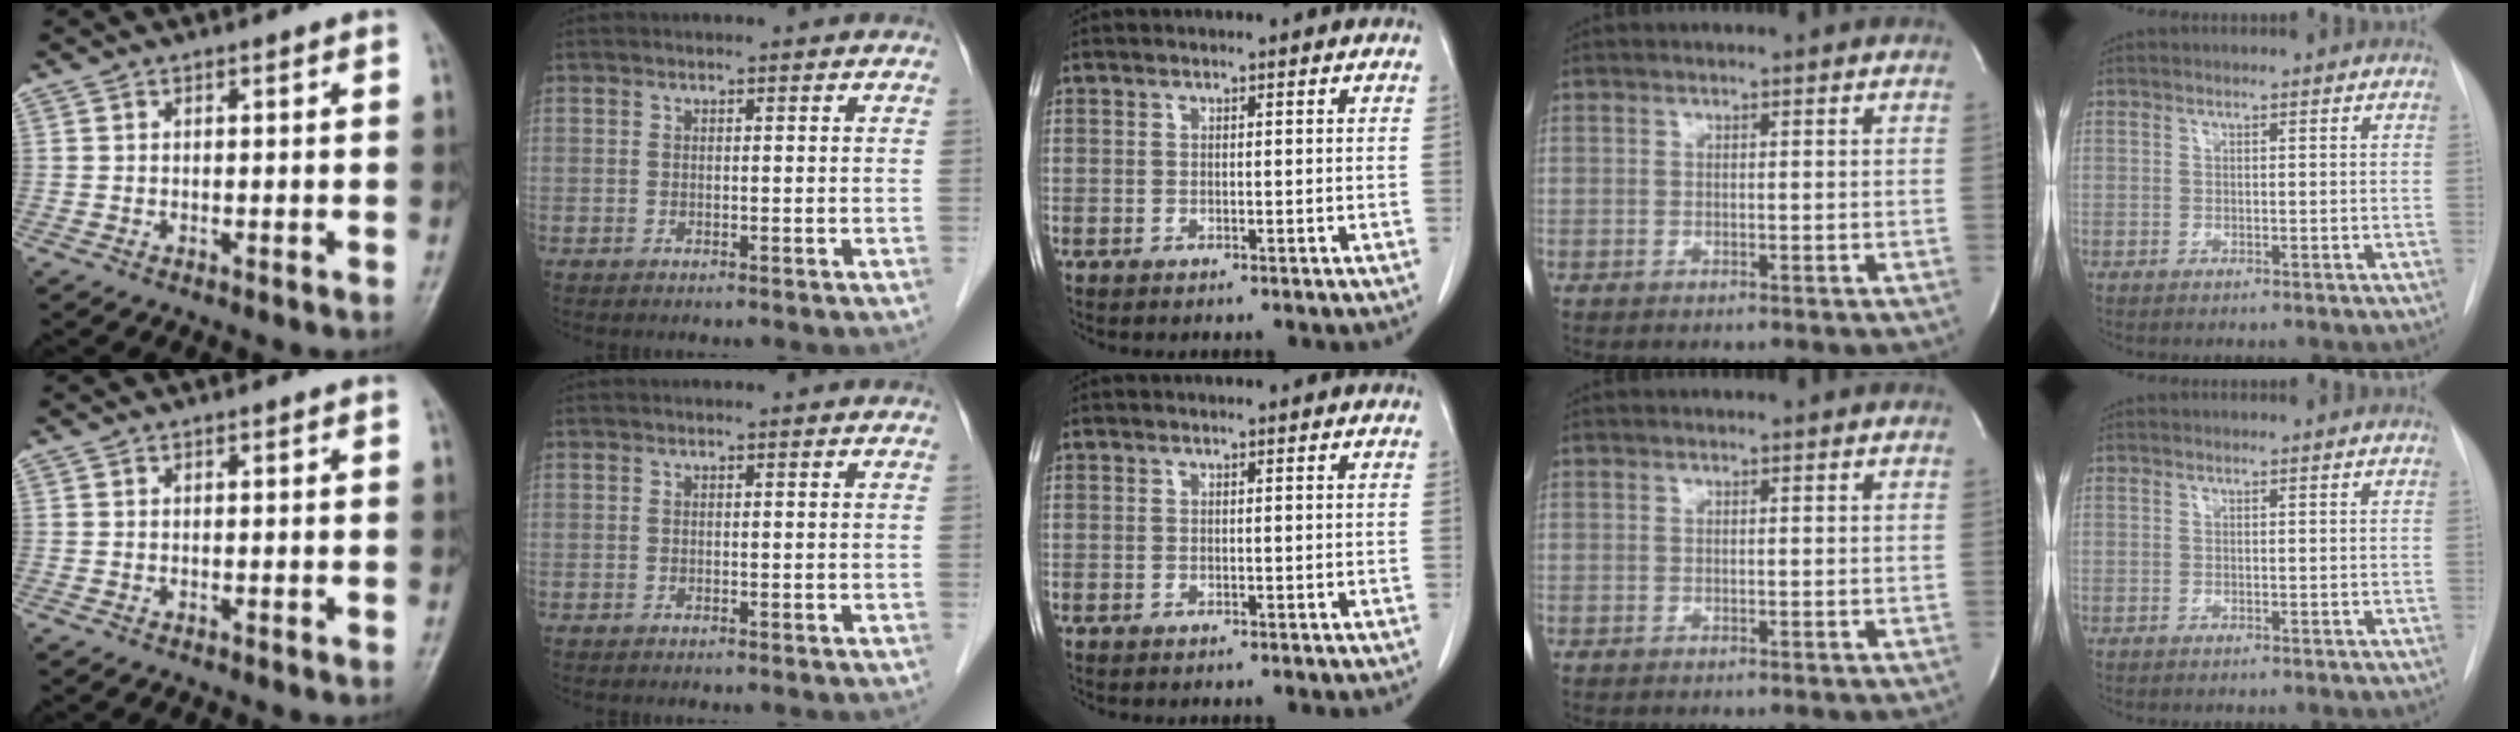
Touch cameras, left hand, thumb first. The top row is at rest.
{}